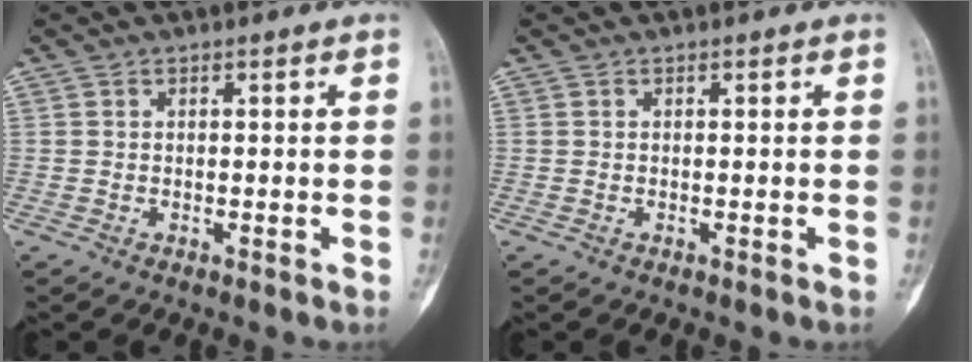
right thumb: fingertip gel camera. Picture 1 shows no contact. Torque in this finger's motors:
{"motor_torque": [0.32, -0.20, 0.04, 0.04, 0.02]}